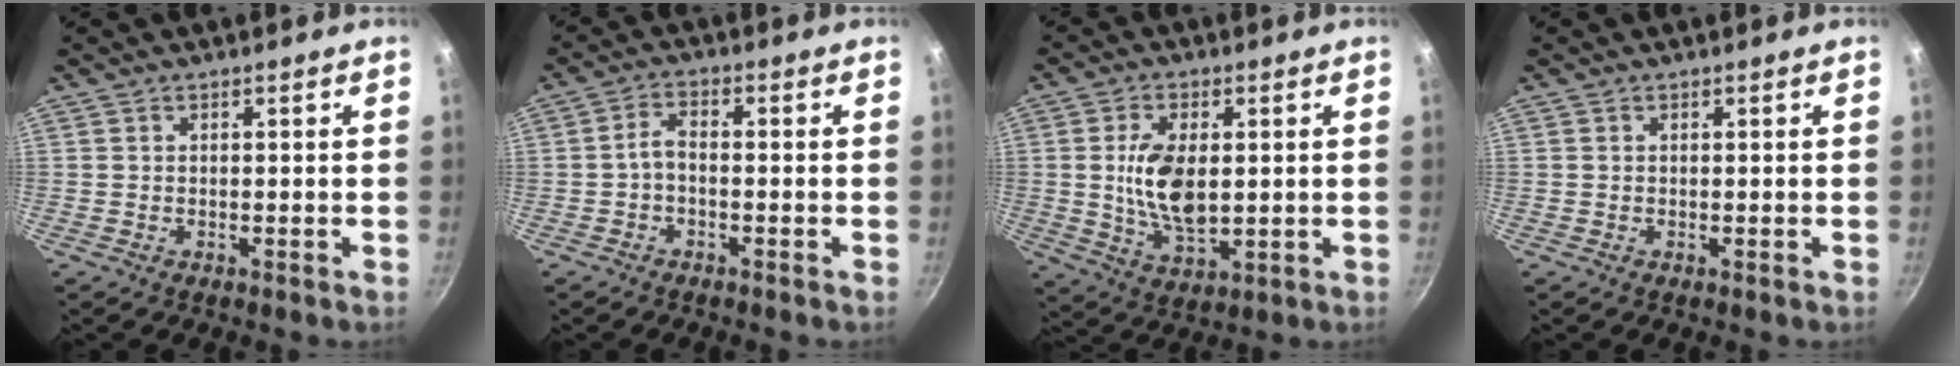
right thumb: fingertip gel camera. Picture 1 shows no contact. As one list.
[{"total": 3.3, "force": [-0.9, 1.7, 2.7], "torque": [-0.049, 0.019, -0.024]}, {"total": 11.0, "force": [0.8, 5.9, 9.2], "torque": [-0.166, -0.011, 0.025]}, {"total": 0.0}]